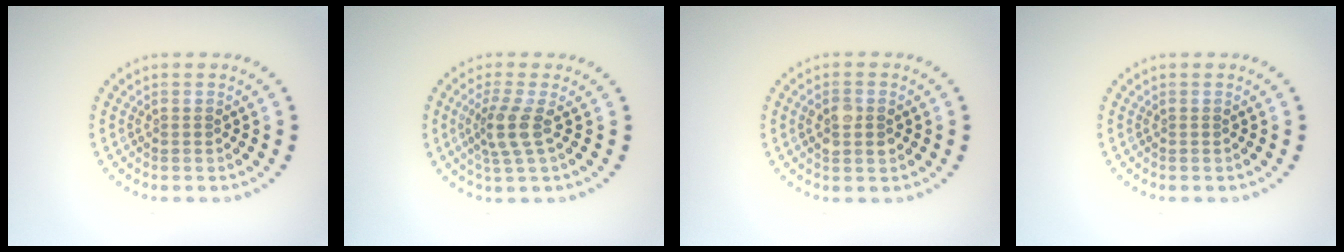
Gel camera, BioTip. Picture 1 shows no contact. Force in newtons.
{"total": 2.7, "press": 2.0, "slide": 1.7}
{"total": 2.0, "press": 2.0, "slide": 0.2}
{"total": 0.0}